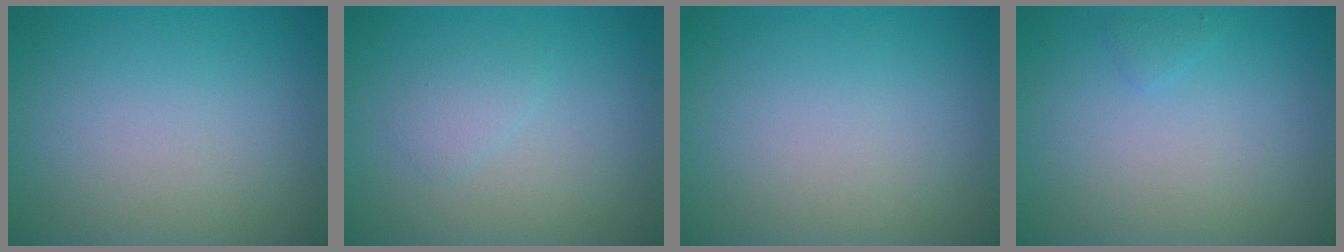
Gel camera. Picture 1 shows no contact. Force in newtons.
{"total": 1.1, "press": 1.1, "slide": 0.1}
{"total": 0.0}
{"total": 0.6, "press": 0.6, "slide": 0.0}